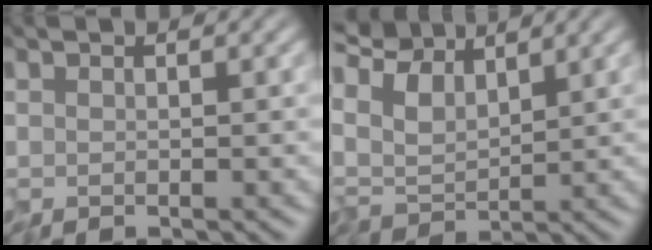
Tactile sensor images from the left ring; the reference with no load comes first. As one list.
[{"total": 4.8, "force": [1.6, 2.6, 3.7], "torque": [-0.076, 0.007, 0.012]}]